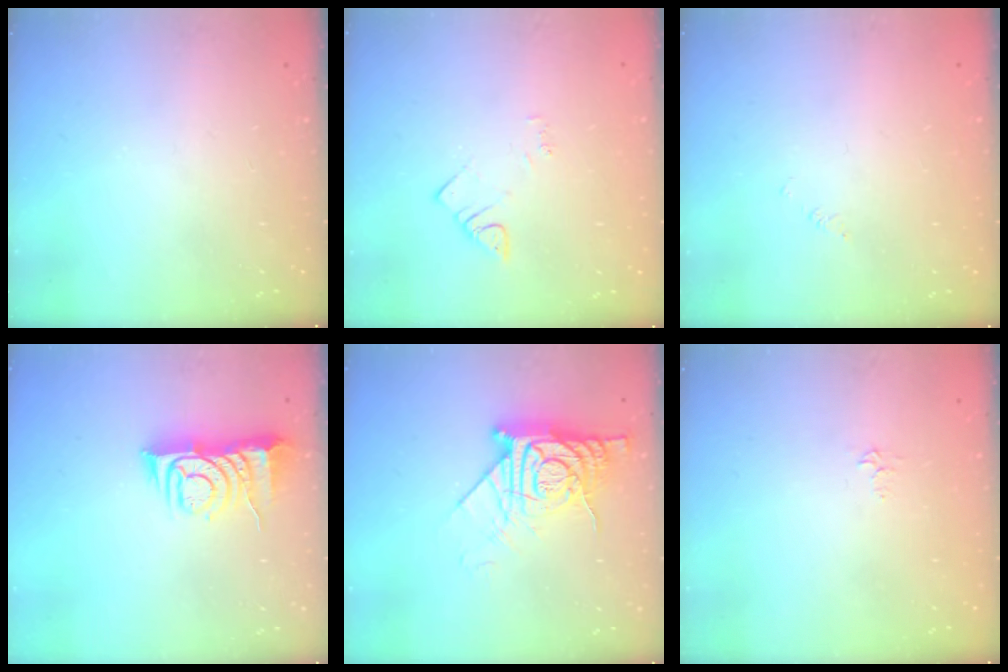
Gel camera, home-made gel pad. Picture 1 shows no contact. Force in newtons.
{"total": 3.0, "press": 3.0, "slide": 0.6}
{"total": 1.7, "press": 1.7, "slide": 0.3}
{"total": 8.9, "press": 8.8, "slide": 1.2}
{"total": 14.3, "press": 14.2, "slide": 1.6}
{"total": 3.3, "press": 3.2, "slide": 0.4}